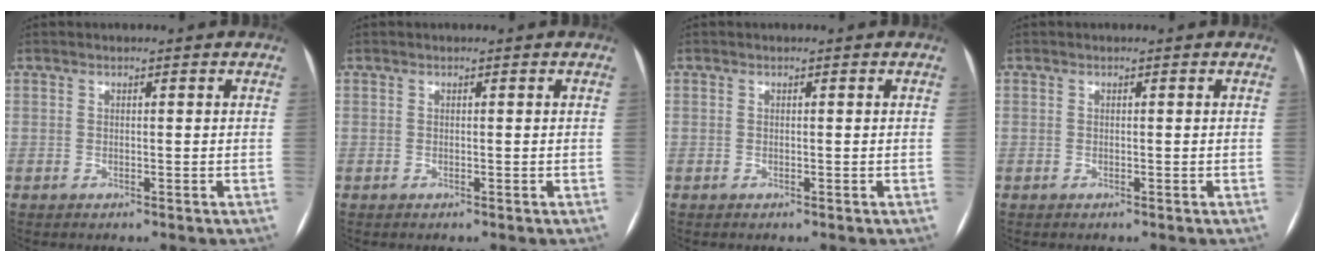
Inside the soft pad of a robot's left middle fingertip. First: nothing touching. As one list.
[{"total": 0.0}, {"total": 0.0}, {"total": 0.0}]